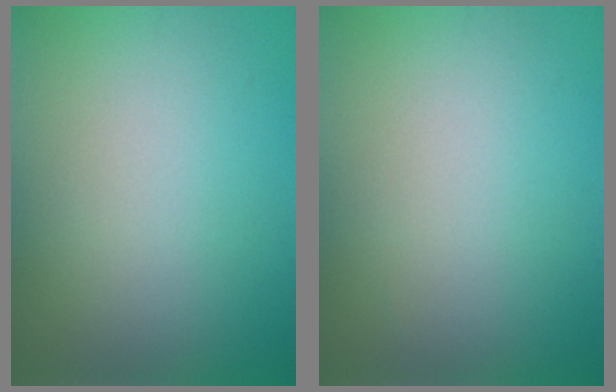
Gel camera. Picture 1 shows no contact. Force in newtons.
{"total": 0.0}